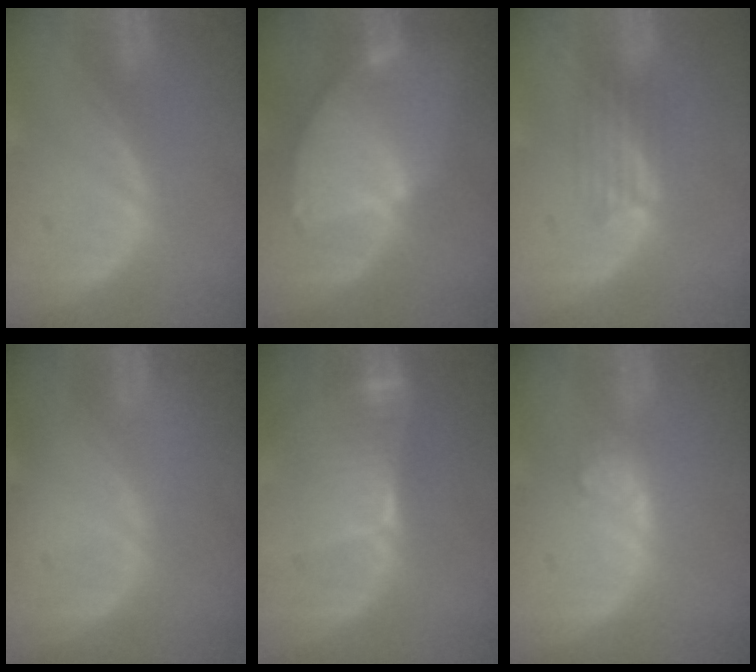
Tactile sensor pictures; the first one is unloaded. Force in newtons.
{"total": 8.6, "press": 7.5, "slide": 4.2}
{"total": 3.1, "press": 2.8, "slide": 1.3}
{"total": 0.0}
{"total": 6.6, "press": 6.6, "slide": 0.6}
{"total": 3.8, "press": 3.4, "slide": 1.7}